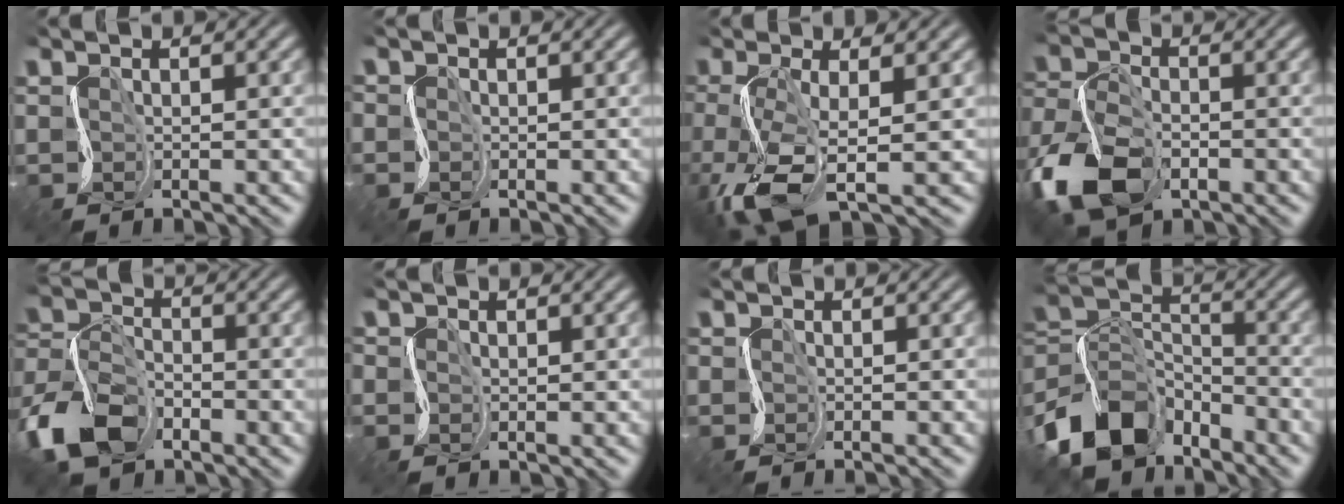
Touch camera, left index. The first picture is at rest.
{"total": 1.1, "force": [0.0, 1.1, 0.0], "torque": [0.010, 0.002, -0.013]}
{"total": 6.6, "force": [-2.0, 1.8, 6.0], "torque": [-0.134, -0.006, -0.046]}
{"total": 8.9, "force": [-4.2, 5.2, 5.8], "torque": [-0.146, -0.014, -0.099]}
{"total": 7.9, "force": [-4.5, 4.5, 4.6], "torque": [-0.105, 0.002, -0.106]}
{"total": 1.1, "force": [-0.1, 1.1, 0.1], "torque": [0.010, 0.001, -0.014]}
{"total": 0.9, "force": [-0.9, 0.0, -0.2], "torque": [0.007, -0.008, -0.021]}
{"total": 11.2, "force": [-7.0, 6.6, 5.7], "torque": [-0.109, 0.007, -0.152]}